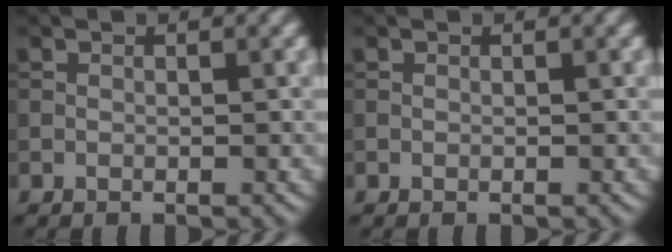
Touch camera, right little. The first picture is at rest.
{"total": 0.0}